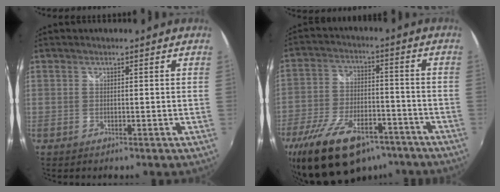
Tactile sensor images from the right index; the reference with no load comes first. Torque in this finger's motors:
{"motor_torque": [1.13, -1.01, 0.19, 0.04]}